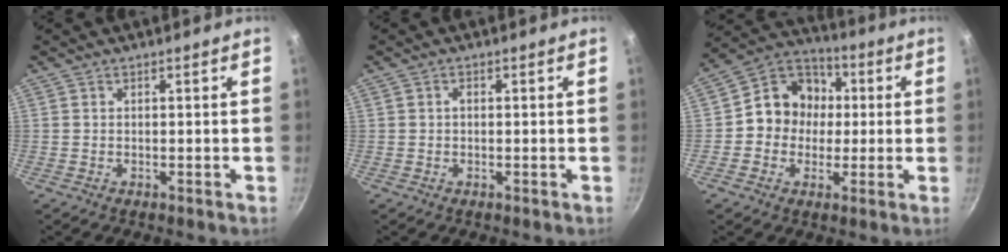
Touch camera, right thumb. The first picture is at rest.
{"total": 0.8, "force": [0.0, 0.6, 0.5], "torque": [-0.008, 0.006, -0.001]}
{"total": 11.8, "force": [0.3, 10.6, 5.2], "torque": [-0.039, 0.026, -0.017]}